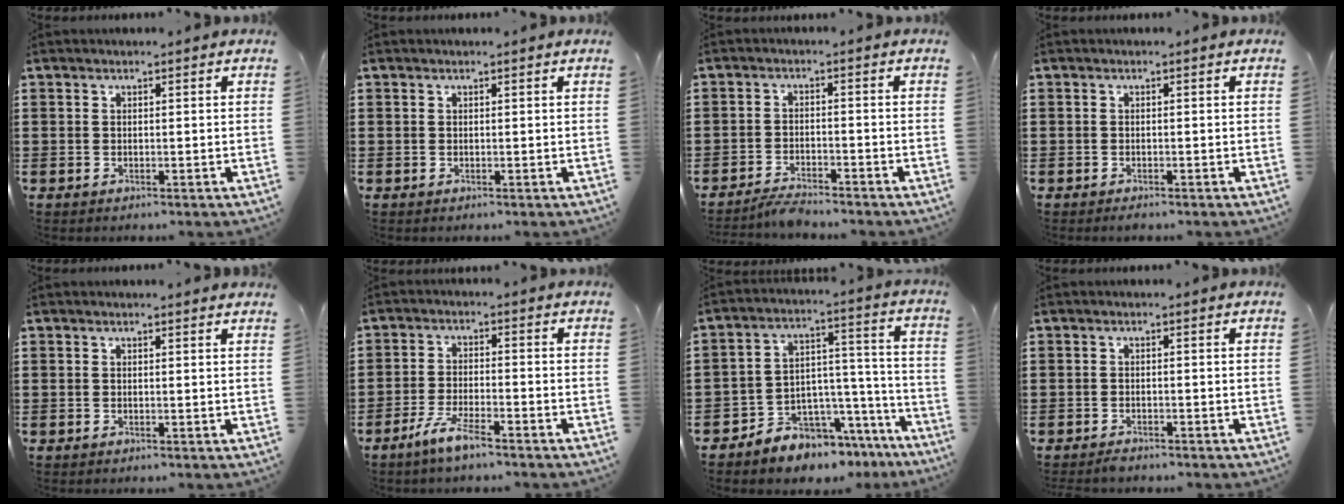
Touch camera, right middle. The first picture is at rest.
{"total": 0.0}
{"total": 2.9, "force": [-2.8, 0.1, 0.5], "torque": [-0.013, 0.002, -0.057]}
{"total": 0.6, "force": [-0.6, 0.1, 0.1], "torque": [-0.003, -0.001, -0.012]}
{"total": 0.0}
{"total": 4.7, "force": [-3.6, 0.3, 3.1], "torque": [-0.070, -0.008, -0.068]}
{"total": 5.7, "force": [-5.2, 2.2, -0.7], "torque": [0.006, 0.005, -0.101]}
{"total": 0.9, "force": [-0.9, 0.1, 0.2], "torque": [-0.007, -0.001, -0.017]}